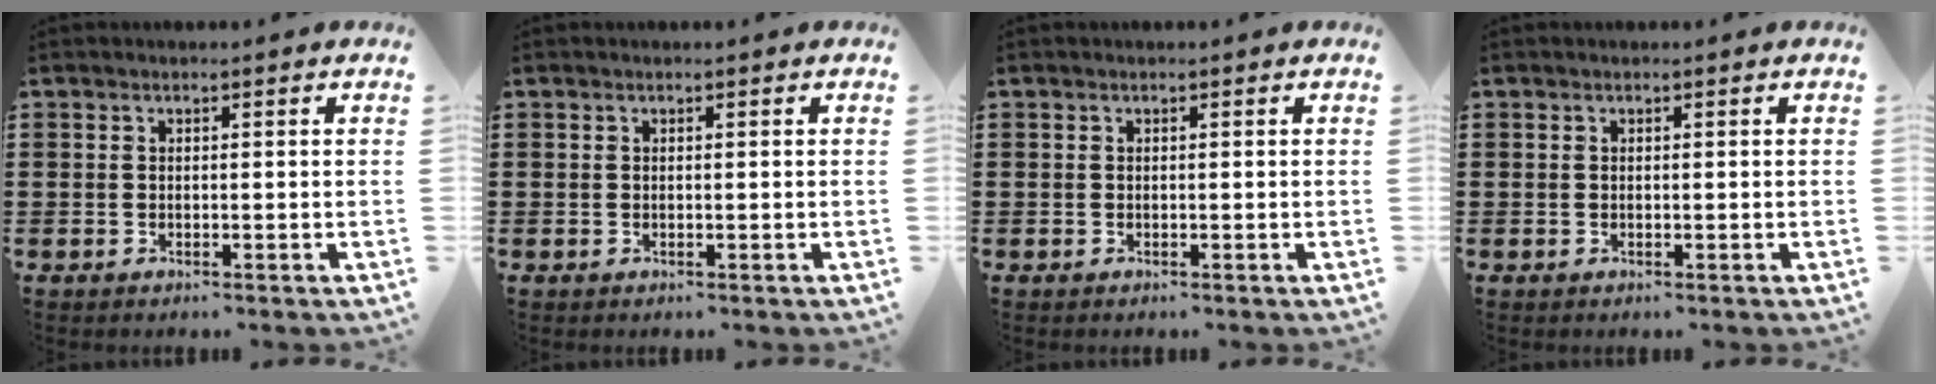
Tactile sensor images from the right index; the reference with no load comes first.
{"total": 0.0}
{"total": 0.0}
{"total": 0.0}